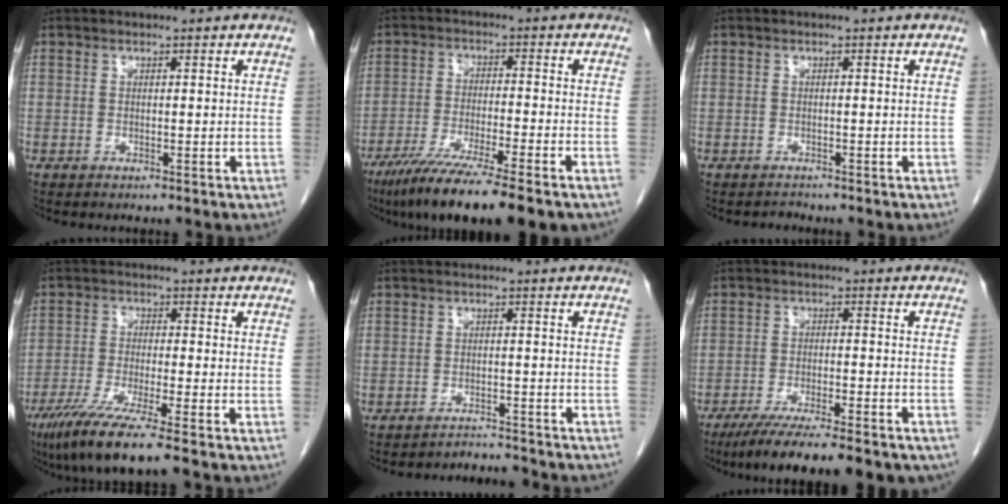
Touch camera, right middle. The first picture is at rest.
{"total": 14.1, "force": [-10.4, 0.7, 9.5], "torque": [-0.157, -0.041, -0.168]}
{"total": 0.8, "force": [-0.7, 0.2, -0.3], "torque": [0.000, -0.004, -0.013]}
{"total": 9.9, "force": [-7.0, -0.5, 7.0], "torque": [-0.123, -0.031, -0.120]}
{"total": 4.9, "force": [-4.9, 0.3, 0.2], "torque": [0.000, 0.000, -0.065]}
{"total": 15.2, "force": [-12.4, 2.2, 8.5], "torque": [-0.117, -0.023, -0.185]}